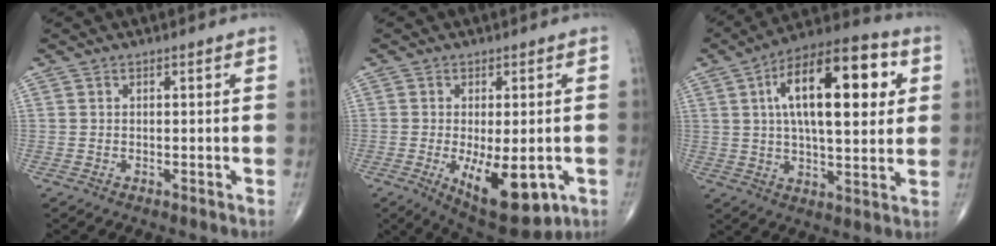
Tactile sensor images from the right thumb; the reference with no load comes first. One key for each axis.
{"total": 12.8, "fx": -3.9, "fy": 5.3, "fz": 11.0, "tx": -0.154, "ty": -0.016, "tz": -0.041}
{"total": 21.7, "fx": 5.5, "fy": 9.0, "fz": 19.0, "tx": -0.281, "ty": 0.007, "tz": 0.077}